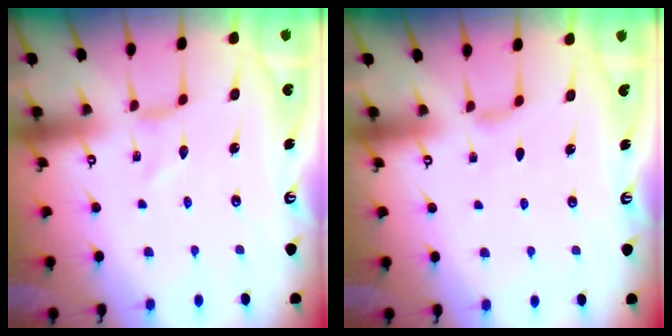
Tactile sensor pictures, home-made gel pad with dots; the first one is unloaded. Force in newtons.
{"total": 2.4, "press": 2.3, "slide": 0.5}